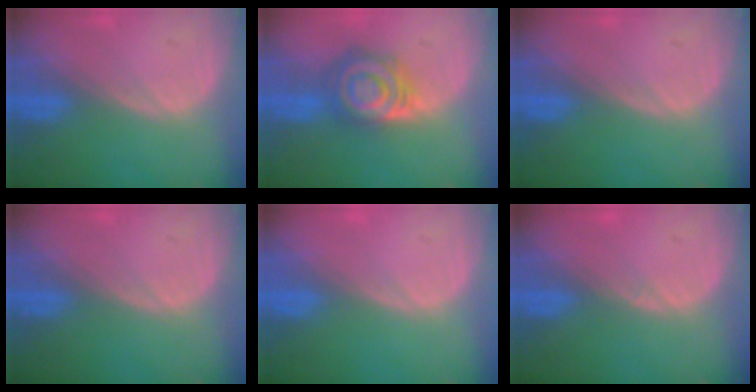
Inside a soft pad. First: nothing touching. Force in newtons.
{"total": 7.8, "press": 7.0, "slide": 3.4}
{"total": 0.0}
{"total": 0.0}
{"total": 0.0}
{"total": 0.5, "press": 0.4, "slide": 0.4}